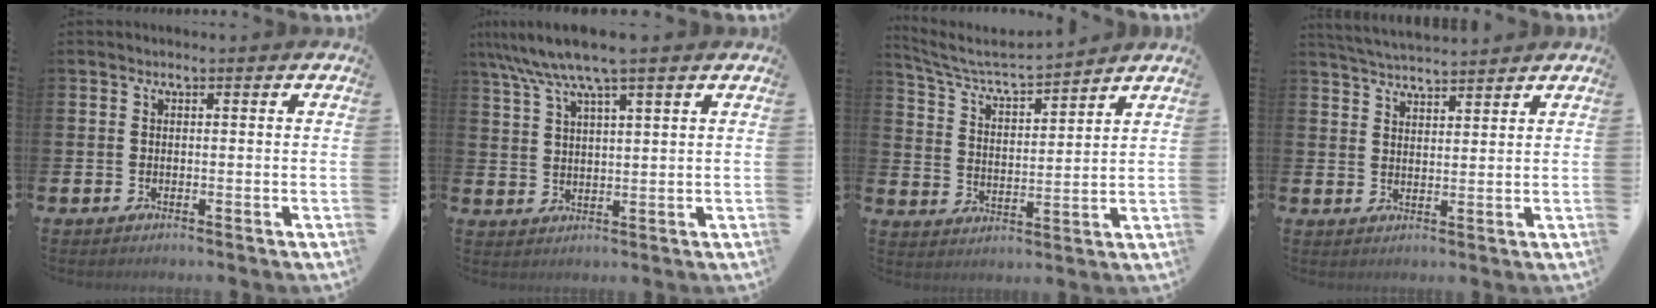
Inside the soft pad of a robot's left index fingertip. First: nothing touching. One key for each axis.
{"total": 7.1, "fx": 5.7, "fy": 0.5, "fz": 4.2, "tx": -0.098, "ty": -0.014, "tz": 0.102}
{"total": 5.7, "fx": 5.4, "fy": 0.8, "fz": 1.7, "tx": -0.061, "ty": -0.041, "tz": 0.088}
{"total": 4.0, "fx": 4.0, "fy": 0.1, "fz": 0.2, "tx": -0.011, "ty": -0.022, "tz": 0.071}